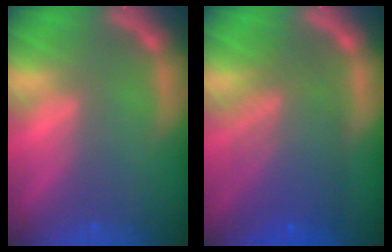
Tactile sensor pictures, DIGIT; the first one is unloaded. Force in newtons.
{"total": 8.1}